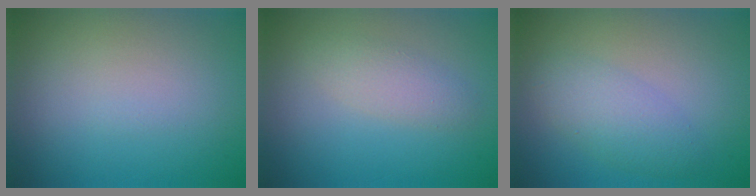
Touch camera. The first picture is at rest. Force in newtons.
{"total": 2.1, "press": 2.1, "slide": 0.1}
{"total": 3.1, "press": 3.1, "slide": 0.0}